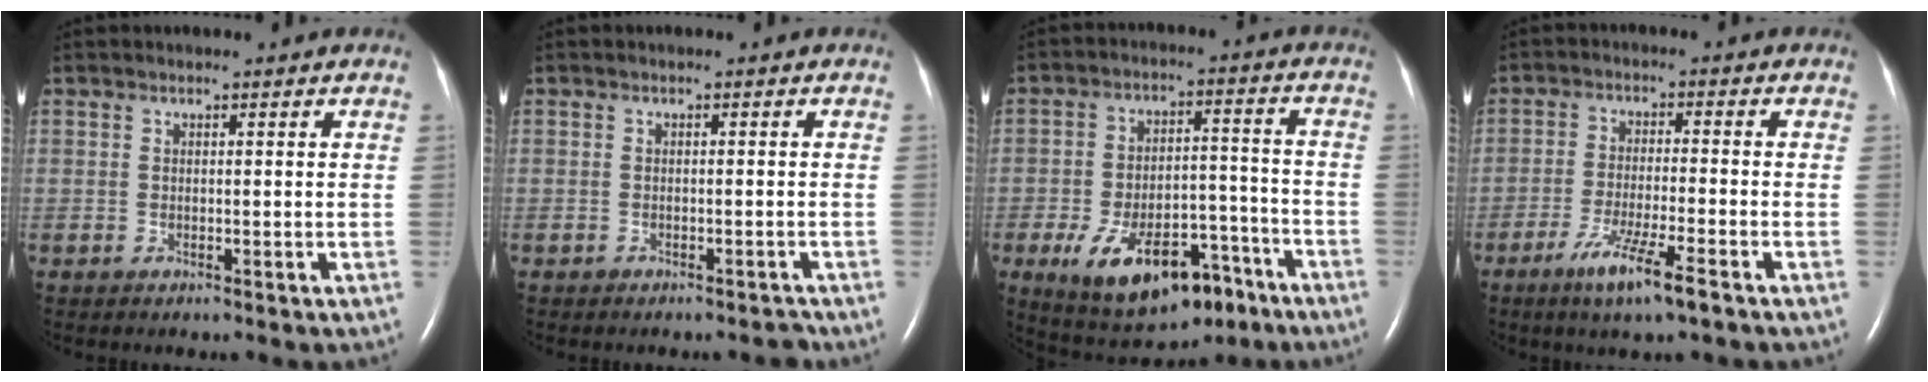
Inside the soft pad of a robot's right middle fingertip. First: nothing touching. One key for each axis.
{"total": 1.2, "fx": -1.0, "fy": 0.6, "fz": 0.0, "tx": 0.006, "ty": 0.003, "tz": -0.016}
{"total": 15.5, "fx": -8.8, "fy": 7.3, "fz": 10.4, "tx": -0.164, "ty": 0.014, "tz": -0.126}
{"total": 7.5, "fx": -4.5, "fy": 0.1, "fz": 6.0, "tx": -0.114, "ty": -0.016, "tz": -0.081}